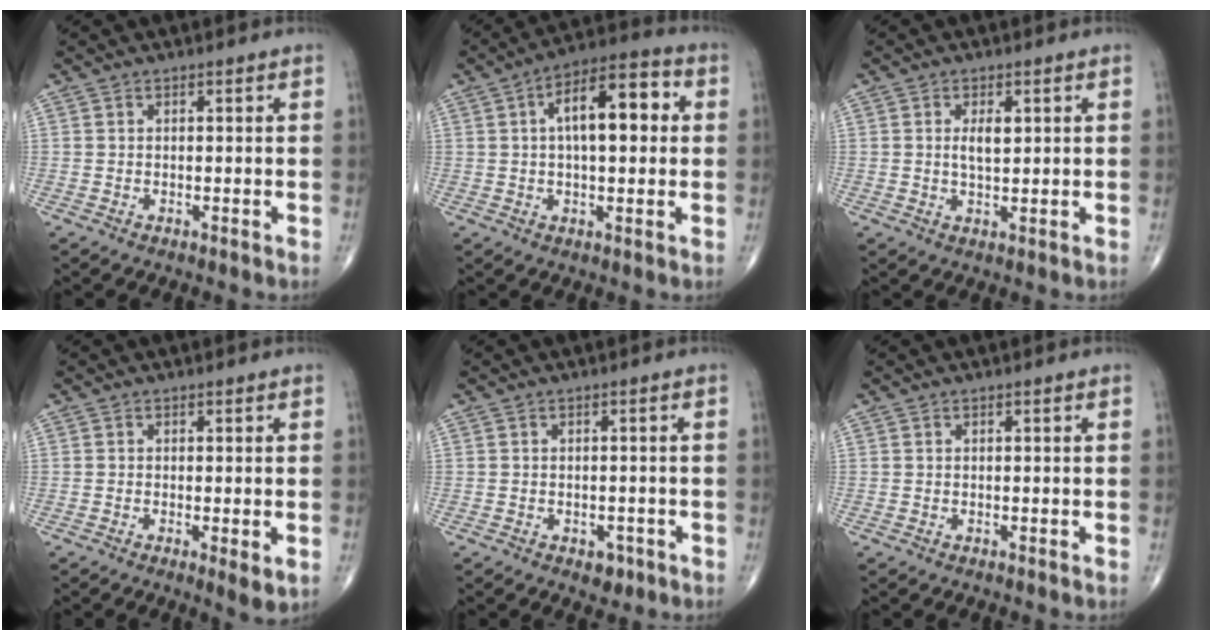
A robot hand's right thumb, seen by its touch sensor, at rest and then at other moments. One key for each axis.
{"total": 13.6, "fx": 2.4, "fy": 6.0, "fz": 11.9, "tx": -0.167, "ty": 0.026, "tz": 0.029}
{"total": 3.5, "fx": 0.8, "fy": 1.6, "fz": 3.0, "tx": -0.048, "ty": -0.006, "tz": 0.014}
{"total": 3.1, "fx": -0.7, "fy": 0.7, "fz": 2.9, "tx": -0.050, "ty": -0.011, "tz": -0.013}
{"total": 2.4, "fx": -1.2, "fy": 1.6, "fz": 1.2, "tx": -0.006, "ty": 0.003, "tz": -0.010}
{"total": 0.0}